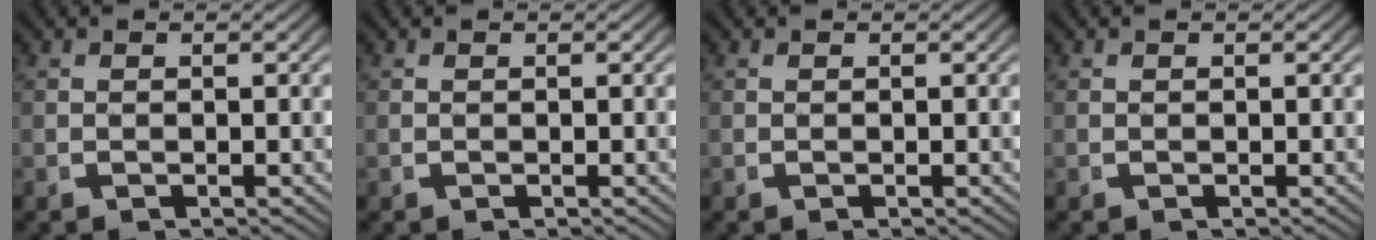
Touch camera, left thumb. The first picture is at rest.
{"total": 0.0}
{"total": 0.0}
{"total": 0.0}